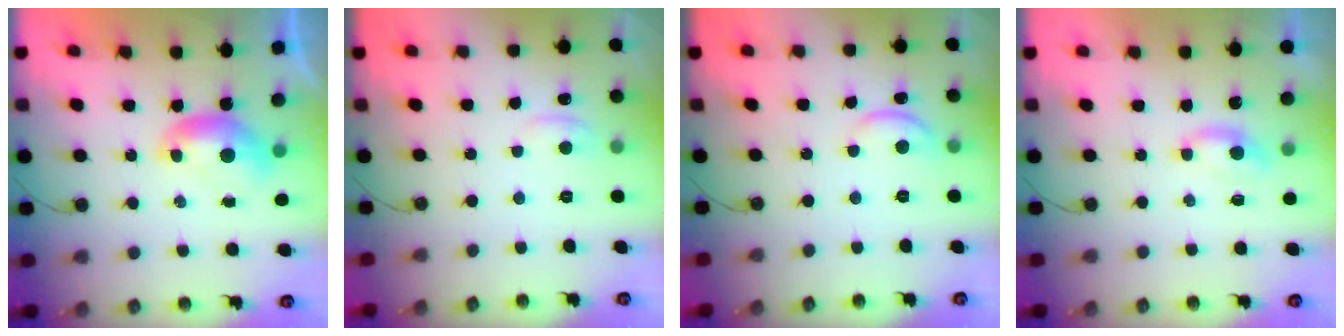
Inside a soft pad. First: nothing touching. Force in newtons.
{"total": 0.8, "press": 0.0, "slide": 0.8}
{"total": 2.0, "press": 2.0, "slide": 0.2}
{"total": 1.6, "press": 1.5, "slide": 0.4}